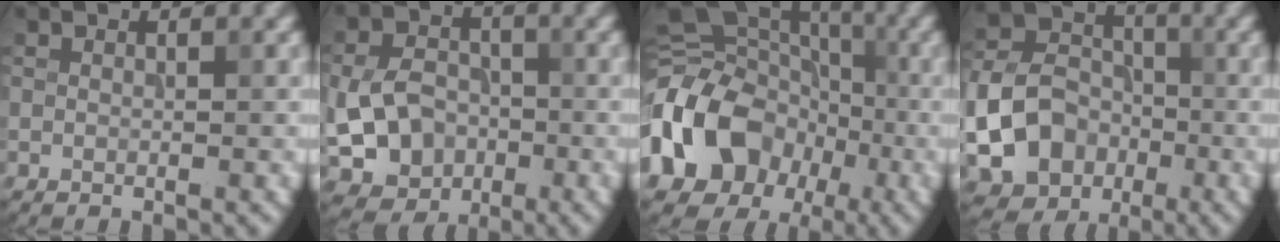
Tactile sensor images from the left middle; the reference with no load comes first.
{"total": 7.8, "force": [-1.6, 6.3, 4.3], "torque": [-0.076, -0.009, -0.036]}
{"total": 12.3, "force": [-3.9, 9.7, 6.6], "torque": [-0.129, 0.004, -0.095]}
{"total": 11.8, "force": [-3.5, 10.1, 5.1], "torque": [-0.105, -0.036, -0.080]}